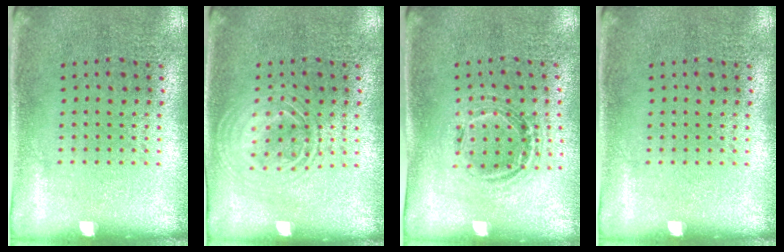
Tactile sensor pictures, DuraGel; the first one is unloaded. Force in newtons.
{"total": 1.3, "press": 1.3, "slide": 0.2}
{"total": 1.0, "press": 1.0, "slide": 0.1}
{"total": 0.0}